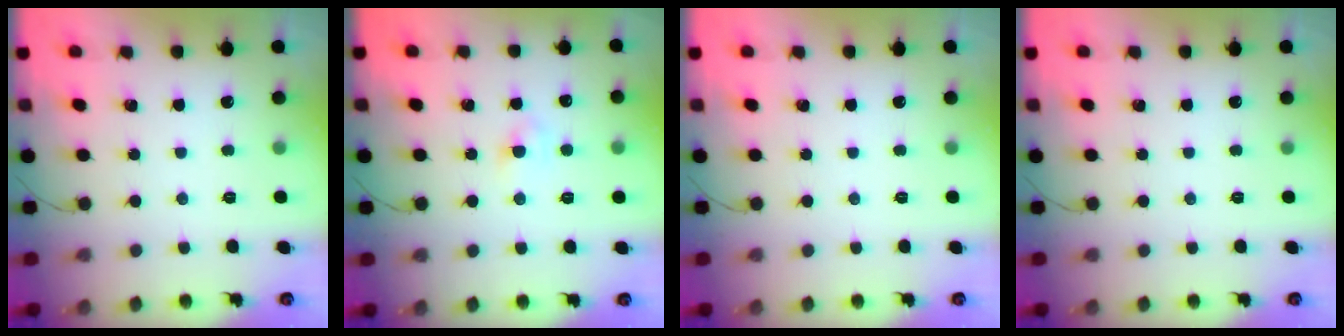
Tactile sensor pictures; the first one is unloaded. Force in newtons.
{"total": 2.6, "press": 2.5, "slide": 0.8}
{"total": 0.0}
{"total": 0.0}